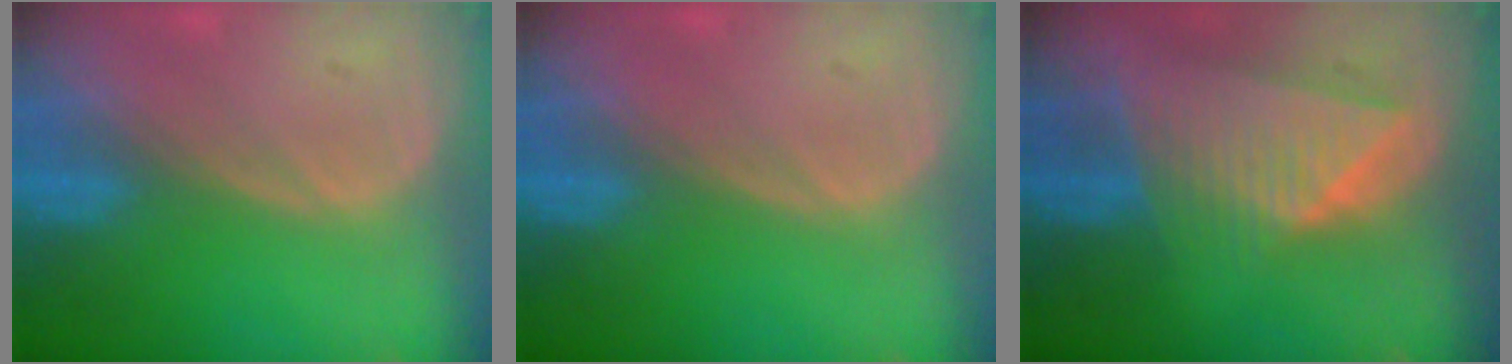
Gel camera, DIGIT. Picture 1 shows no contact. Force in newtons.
{"total": 0.0}
{"total": 9.2, "press": 8.2, "slide": 4.2}